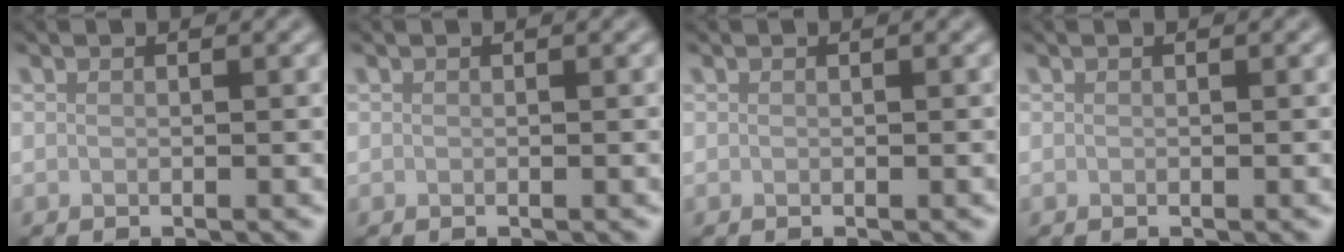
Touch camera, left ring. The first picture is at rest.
{"total": 0.0}
{"total": 0.0}
{"total": 0.0}